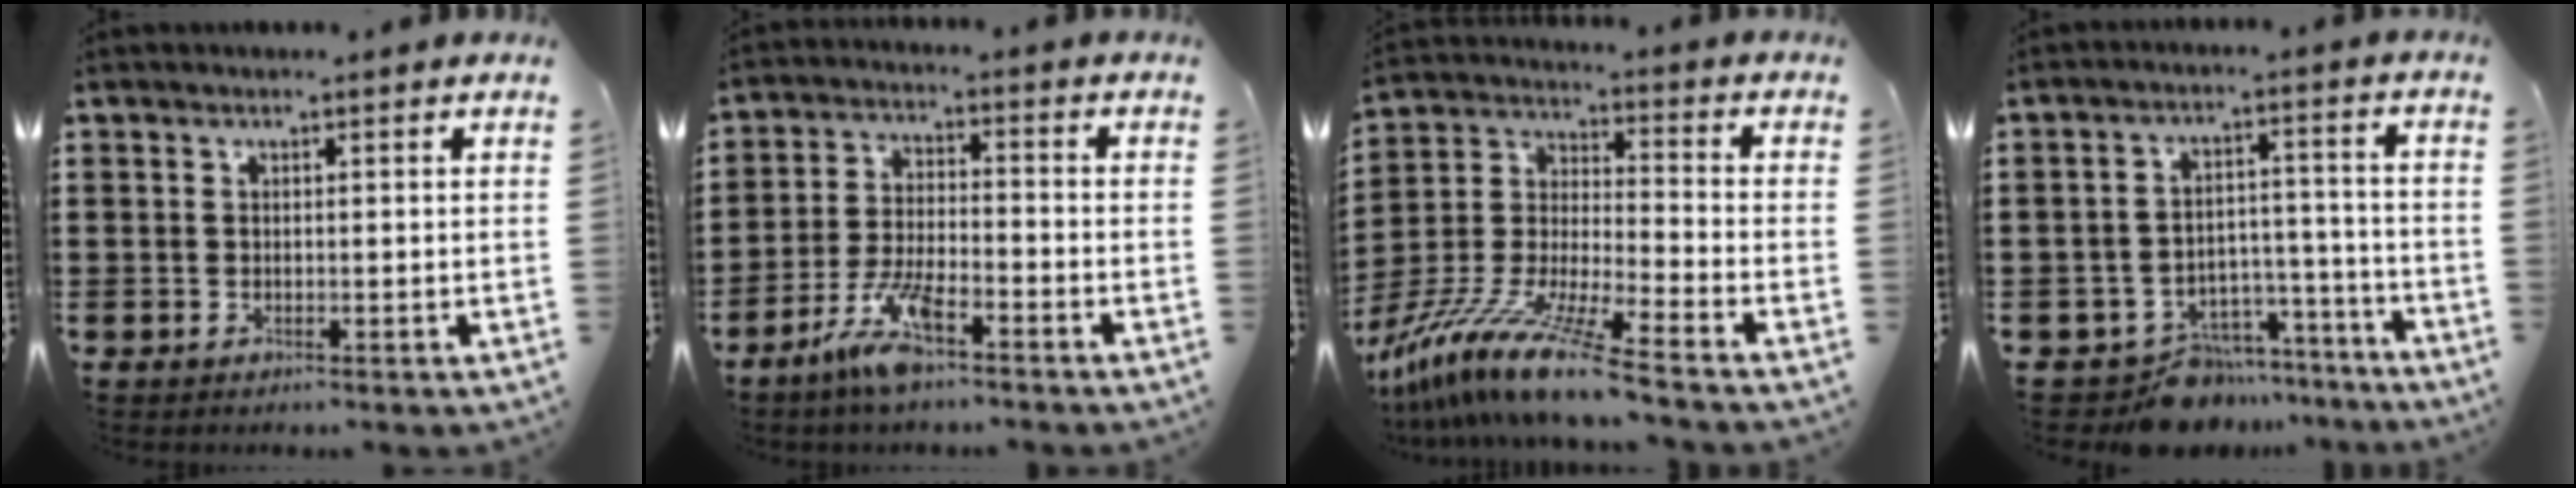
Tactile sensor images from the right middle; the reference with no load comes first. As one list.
[{"total": 7.8, "force": [-5.1, 1.8, 5.6], "torque": [-0.121, -0.003, -0.096]}, {"total": 12.6, "force": [-10.7, -0.4, 6.6], "torque": [-0.141, -0.001, -0.215]}, {"total": 8.0, "force": [-7.3, 3.0, 1.3], "torque": [-0.010, 0.041, -0.136]}]